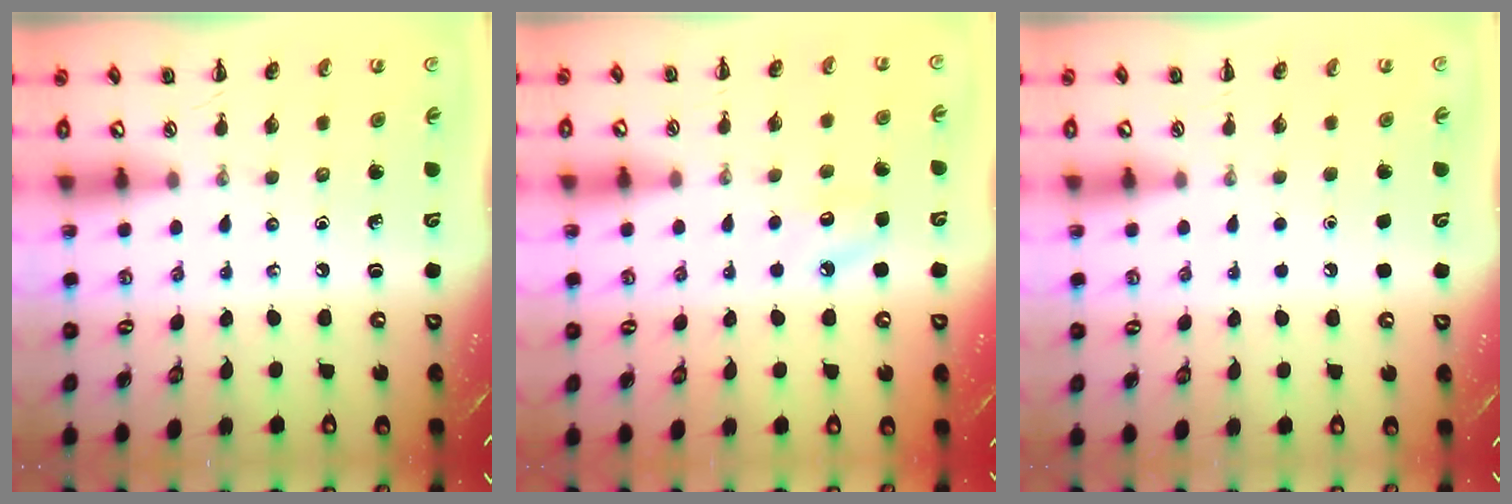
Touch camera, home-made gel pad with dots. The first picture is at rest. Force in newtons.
{"total": 6.7, "press": 6.5, "slide": 1.6}
{"total": 1.7, "press": 1.7, "slide": 0.1}